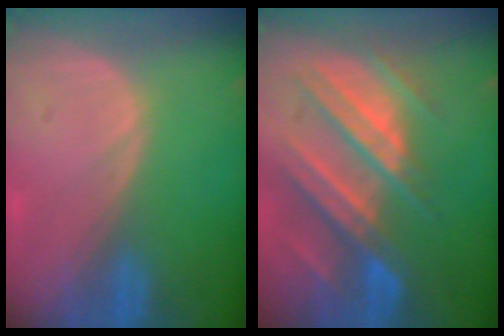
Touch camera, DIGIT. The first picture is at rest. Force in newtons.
{"total": 11.0, "press": 9.8, "slide": 5.0}